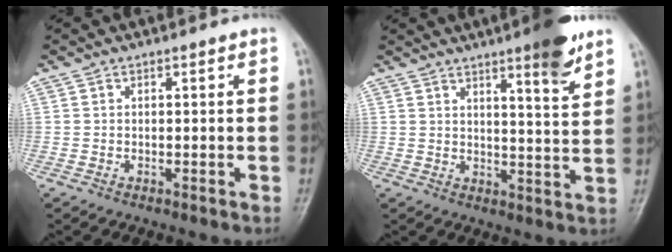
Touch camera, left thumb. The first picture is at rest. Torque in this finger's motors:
{"motor_torque": [2.32, 1.14, 1.62, -1.15, 0.21]}